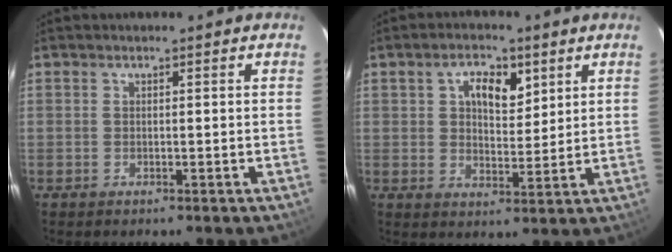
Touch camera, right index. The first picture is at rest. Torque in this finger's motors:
{"motor_torque": [-0.02, 0.10, 0.06, 0.01]}